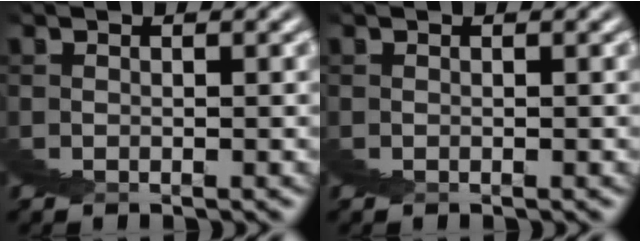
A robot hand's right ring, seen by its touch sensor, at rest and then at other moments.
{"total": 0.0}